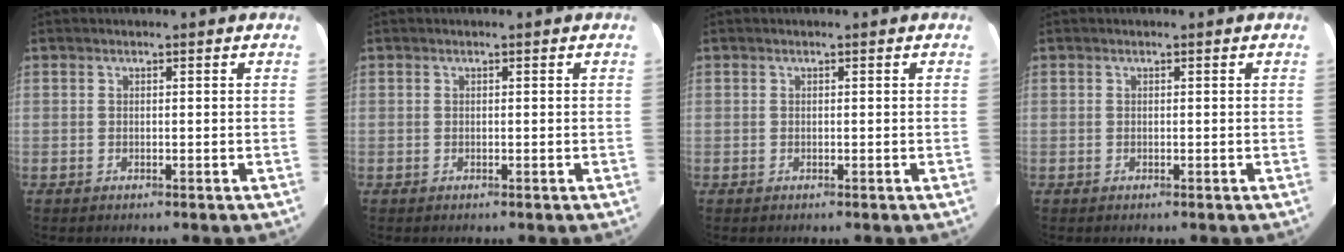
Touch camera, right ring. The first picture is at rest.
{"total": 0.0}
{"total": 0.0}
{"total": 0.0}